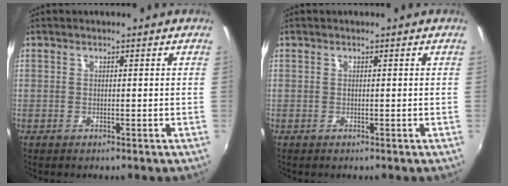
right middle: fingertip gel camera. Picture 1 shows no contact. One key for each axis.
{"total": 0.0}